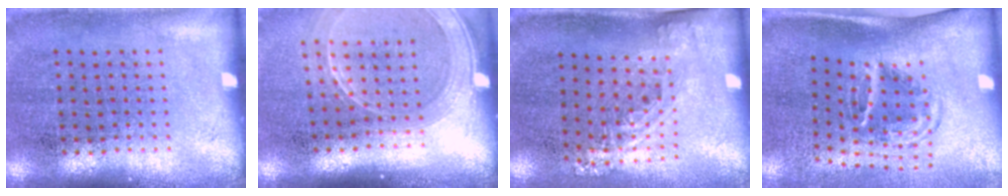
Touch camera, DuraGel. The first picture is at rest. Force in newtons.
{"total": 2.0, "press": 1.8, "slide": 0.9}
{"total": 1.4, "press": 1.0, "slide": 0.9}
{"total": 1.9, "press": 1.2, "slide": 1.5}